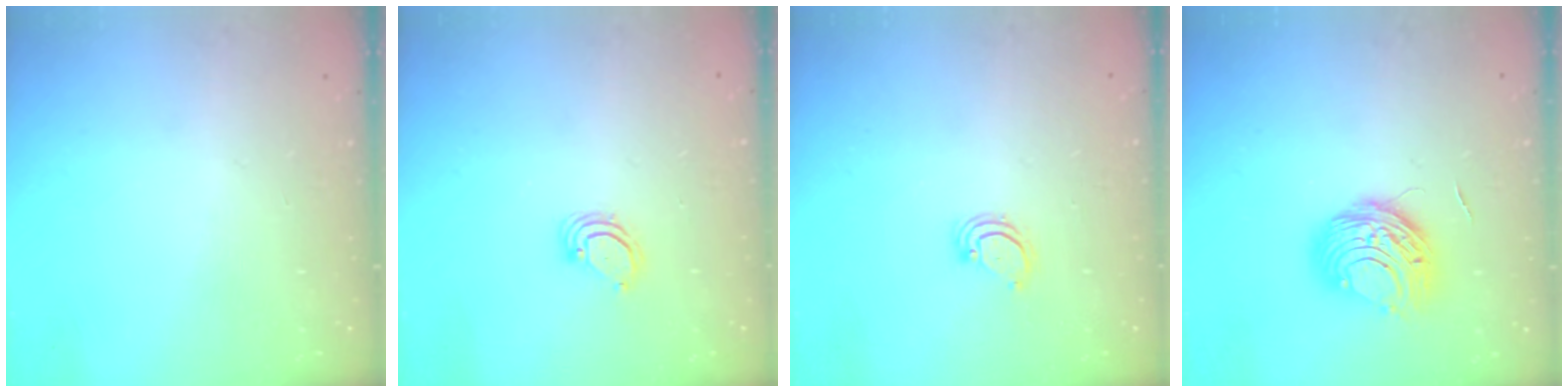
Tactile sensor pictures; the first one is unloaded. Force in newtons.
{"total": 3.5, "press": 3.5, "slide": 0.3}
{"total": 2.8, "press": 2.8, "slide": 0.2}
{"total": 9.1, "press": 9.1, "slide": 0.5}